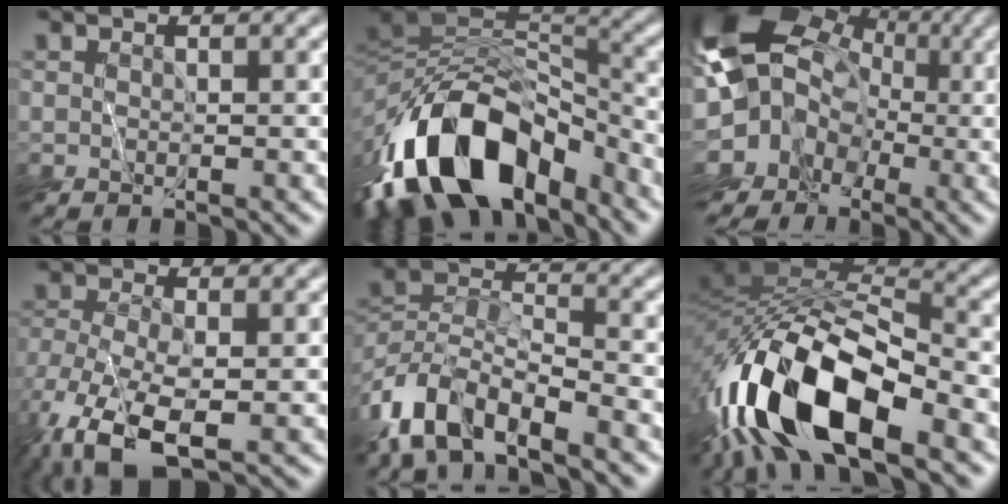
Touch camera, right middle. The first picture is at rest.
{"total": 14.3, "force": [-8.3, 7.7, 8.8], "torque": [-0.176, 0.017, -0.140]}
{"total": 13.1, "force": [-1.6, 11.8, 5.5], "torque": [-0.113, 0.007, -0.062]}
{"total": 9.0, "force": [-4.9, 4.0, 6.4], "torque": [-0.153, -0.043, -0.085]}
{"total": 7.5, "force": [-5.9, 2.6, 3.8], "torque": [-0.071, -0.002, -0.127]}
{"total": 14.2, "force": [-7.0, 5.5, 11.0], "torque": [-0.221, 0.009, -0.136]}